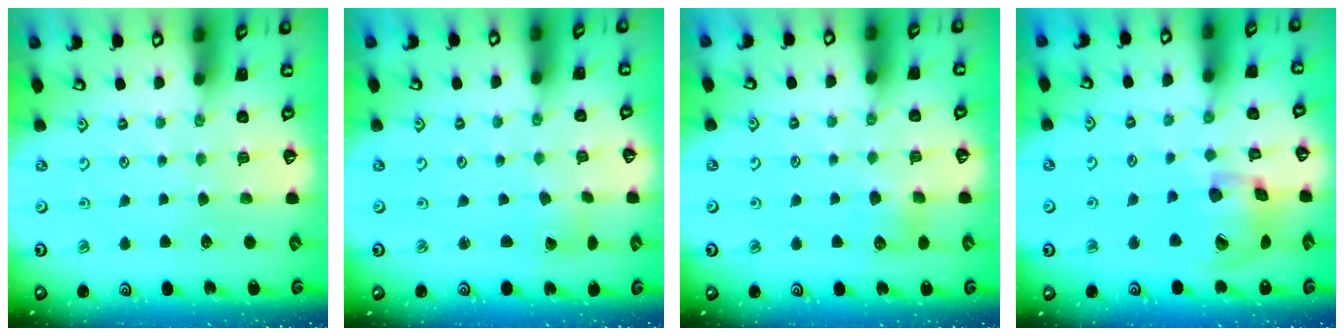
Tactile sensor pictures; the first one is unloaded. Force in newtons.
{"total": 2.0, "press": 2.0, "slide": 0.1}
{"total": 5.4, "press": 5.4, "slide": 0.7}
{"total": 18.1, "press": 17.9, "slide": 2.8}